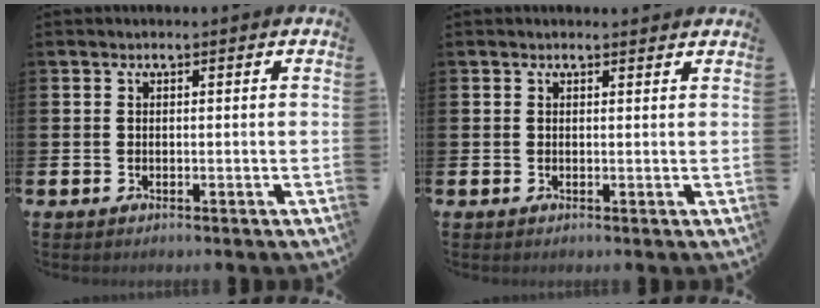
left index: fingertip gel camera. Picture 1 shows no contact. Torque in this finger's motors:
{"motor_torque": [-0.27, -1.76, -0.04, 0.00]}